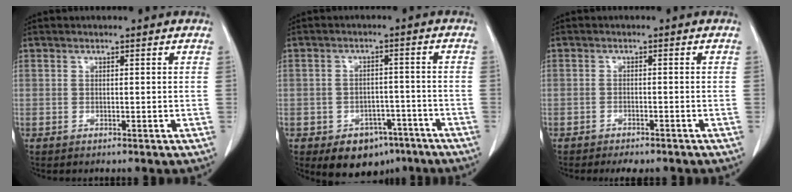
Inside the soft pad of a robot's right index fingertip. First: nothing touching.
{"total": 8.3, "force": [-5.2, 5.4, 3.4], "torque": [-0.038, 0.014, -0.067]}
{"total": 4.2, "force": [-3.5, 1.5, 1.9], "torque": [-0.020, -0.004, -0.043]}